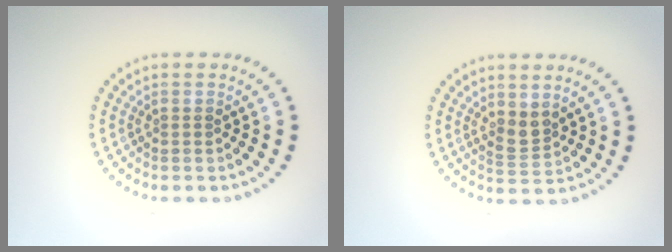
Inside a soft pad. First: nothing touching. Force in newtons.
{"total": 1.8, "press": 1.5, "slide": 1.1}